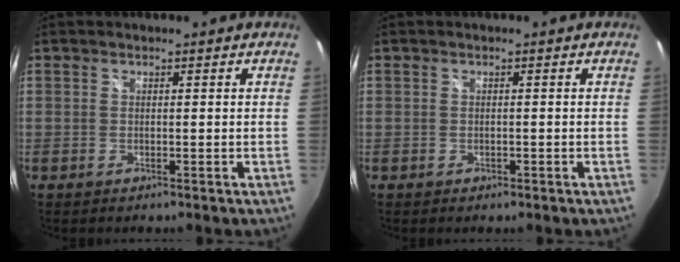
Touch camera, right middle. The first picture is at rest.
{"total": 1.0, "force": [-0.5, 0.7, 0.4], "torque": [-0.007, -0.003, -0.008]}